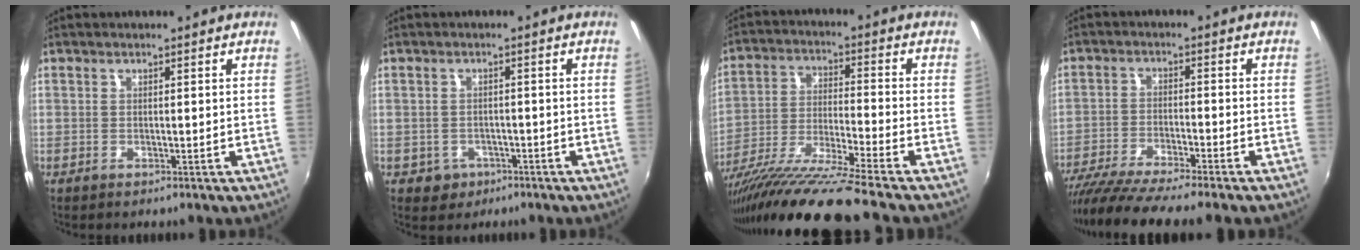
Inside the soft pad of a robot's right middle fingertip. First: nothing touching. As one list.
[{"total": 3.8, "force": [-1.5, 3.3, 0.9], "torque": [-0.030, 0.002, -0.015]}, {"total": 16.4, "force": [-13.3, -2.0, 9.3], "torque": [-0.173, -0.041, -0.241]}, {"total": 11.5, "force": [-9.9, -0.6, 5.8], "torque": [-0.122, -0.038, -0.170]}]